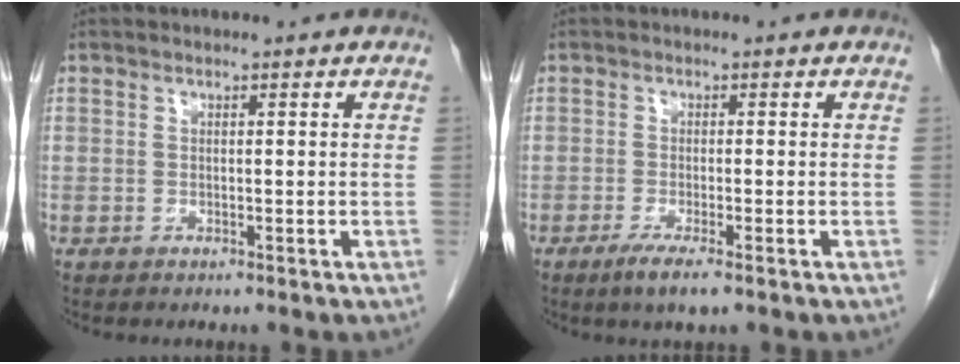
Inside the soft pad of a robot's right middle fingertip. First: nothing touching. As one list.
[{"total": 3.5, "force": [-2.2, 0.1, 2.8], "torque": [-0.058, -0.013, -0.040]}]